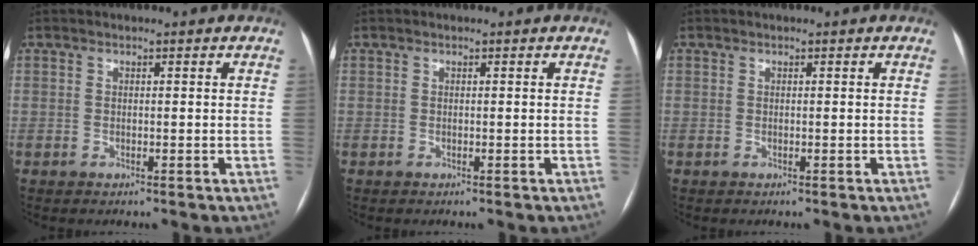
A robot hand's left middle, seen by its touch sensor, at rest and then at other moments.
{"total": 0.0}
{"total": 0.0}